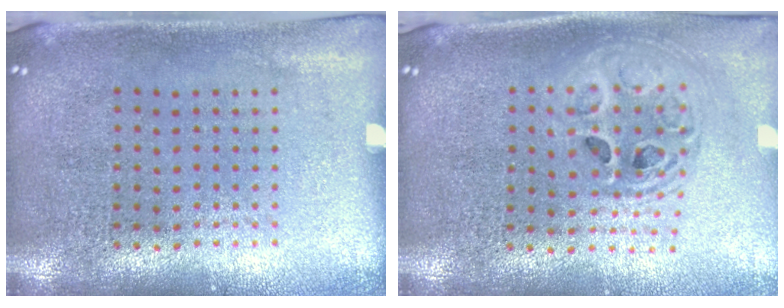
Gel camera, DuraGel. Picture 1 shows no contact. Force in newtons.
{"total": 2.0, "press": 1.6, "slide": 1.2}